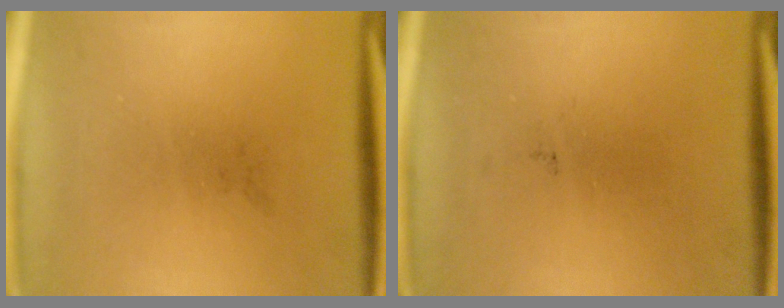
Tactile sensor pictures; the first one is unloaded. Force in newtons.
{"total": 0.0}